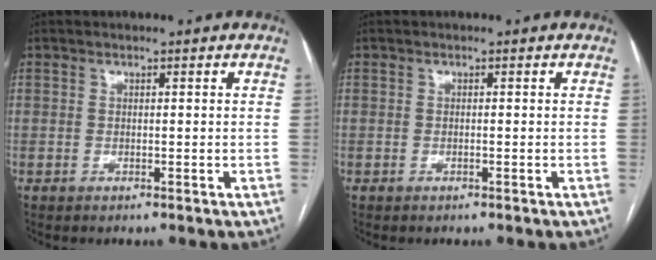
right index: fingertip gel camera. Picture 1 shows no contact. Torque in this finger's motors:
{"motor_torque": [-0.01, 0.04, 0.02, 0.00]}